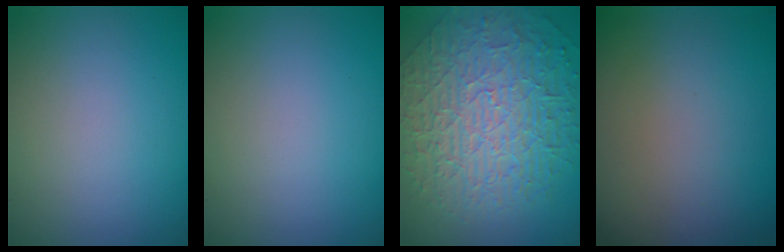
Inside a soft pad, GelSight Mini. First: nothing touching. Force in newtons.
{"total": 0.0}
{"total": 10.2, "press": 6.7, "slide": 7.8}
{"total": 0.0}